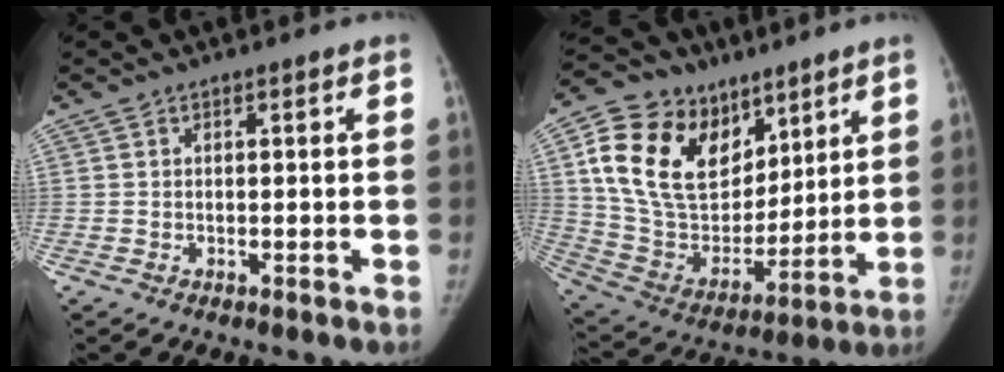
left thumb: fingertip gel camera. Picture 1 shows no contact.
{"total": 23.8, "force": [11.1, 16.0, 13.6], "torque": [-0.222, -0.026, 0.211]}